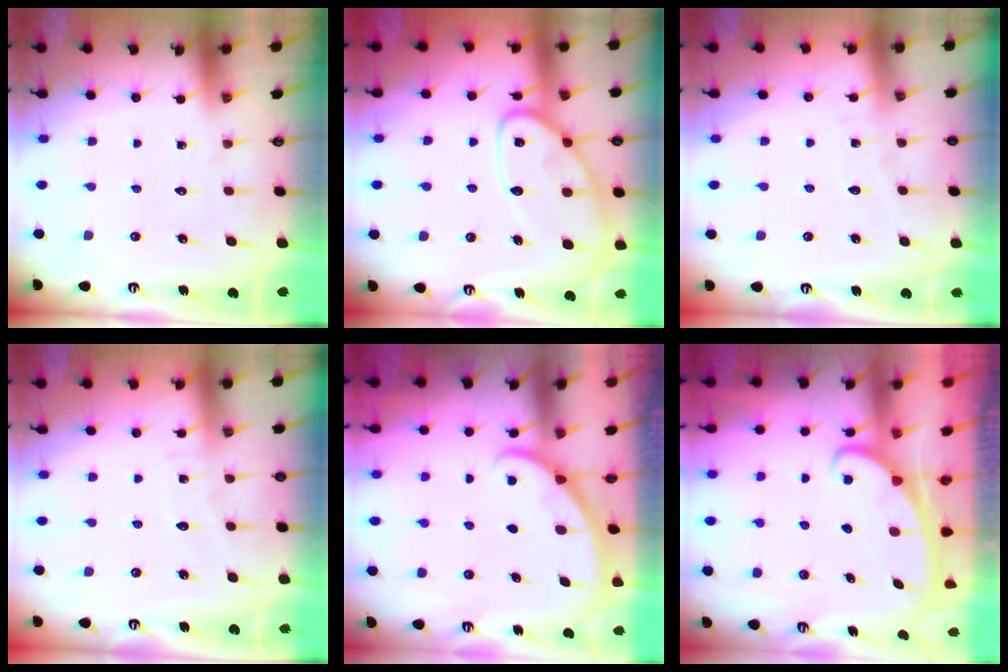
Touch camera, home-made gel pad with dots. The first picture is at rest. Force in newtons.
{"total": 14.1, "press": 14.1, "slide": 1.2}
{"total": 3.4, "press": 3.4, "slide": 0.4}
{"total": 4.7, "press": 4.6, "slide": 0.5}
{"total": 3.2, "press": 3.2, "slide": 0.3}
{"total": 2.4, "press": 2.4, "slide": 0.3}